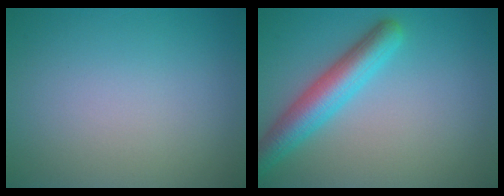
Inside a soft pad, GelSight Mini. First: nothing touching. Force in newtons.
{"total": 4.8, "press": 4.8, "slide": 0.2}